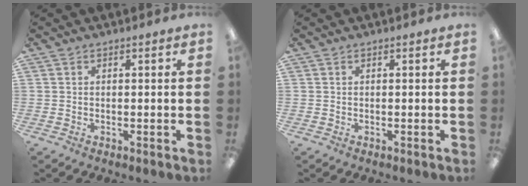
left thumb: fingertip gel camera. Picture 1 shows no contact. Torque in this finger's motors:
{"motor_torque": [0.00, 0.00, -0.18, 0.18, 0.00]}